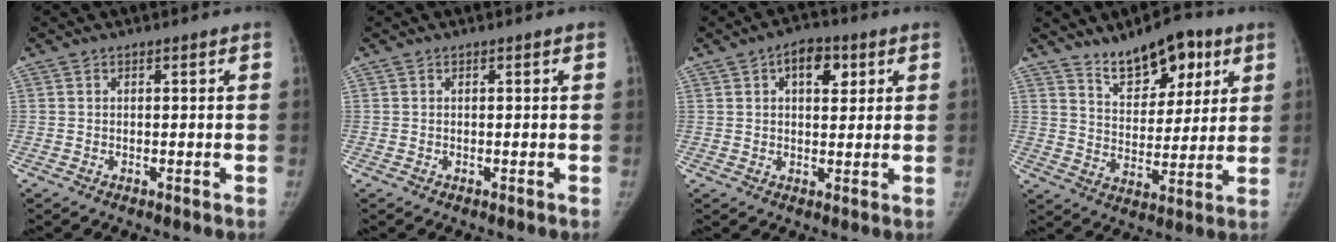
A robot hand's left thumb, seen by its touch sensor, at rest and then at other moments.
{"total": 0.0}
{"total": 6.4, "force": [2.6, 3.7, 4.5], "torque": [-0.039, -0.004, 0.034]}
{"total": 12.6, "force": [8.2, 6.2, 7.3], "torque": [-0.075, -0.043, 0.135]}